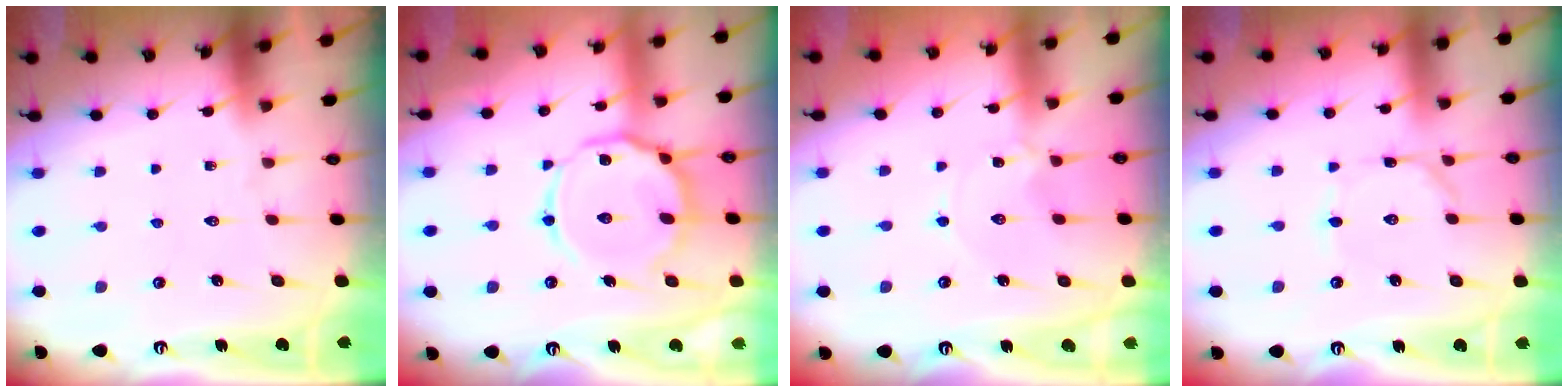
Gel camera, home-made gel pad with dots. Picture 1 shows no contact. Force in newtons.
{"total": 14.5, "press": 14.4, "slide": 1.3}
{"total": 0.0}
{"total": 1.5, "press": 1.5, "slide": 0.1}